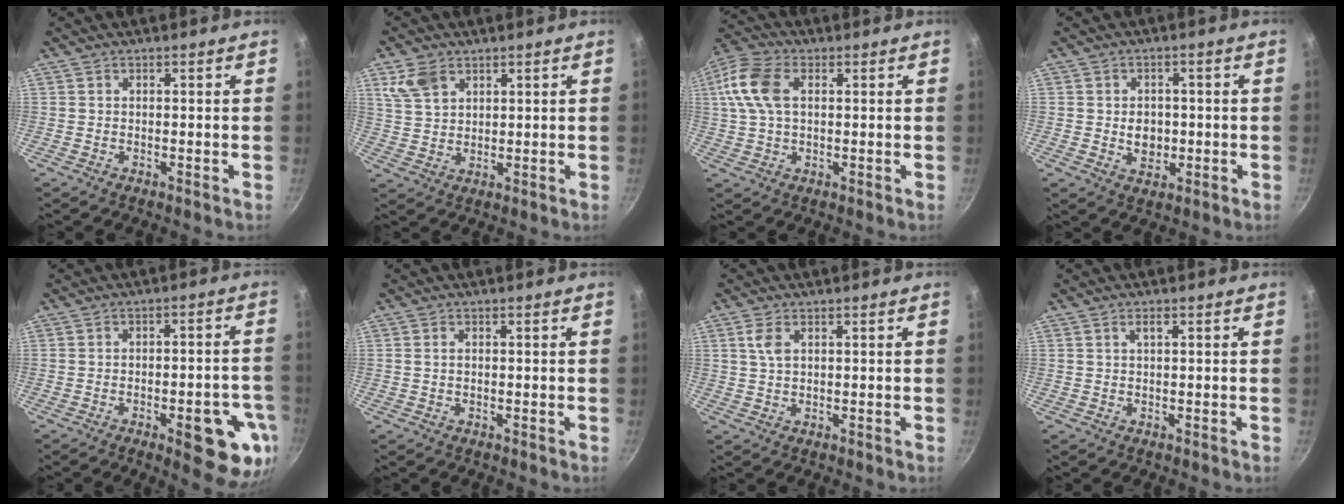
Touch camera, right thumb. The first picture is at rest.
{"total": 6.5, "force": [3.5, 4.2, 3.5], "torque": [-0.057, -0.006, 0.076]}
{"total": 10.9, "force": [2.4, 6.7, 8.3], "torque": [-0.168, 0.016, 0.035]}
{"total": 5.0, "force": [-0.4, 3.9, 3.0], "torque": [-0.026, 0.000, -0.004]}
{"total": 13.3, "force": [-5.1, 4.8, 11.3], "torque": [-0.101, 0.021, -0.062]}
{"total": 1.0, "force": [0.1, 0.7, 0.7], "torque": [-0.013, 0.003, 0.001]}
{"total": 3.2, "force": [1.2, 1.7, 2.5], "torque": [-0.049, -0.002, 0.025]}
{"total": 1.2, "force": [0.5, 0.4, 1.1], "torque": [-0.019, 0.003, 0.010]}